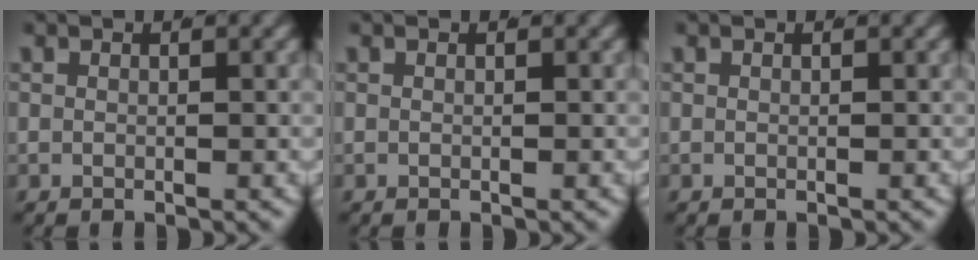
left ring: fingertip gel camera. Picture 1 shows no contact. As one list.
[{"total": 0.0}, {"total": 0.0}]